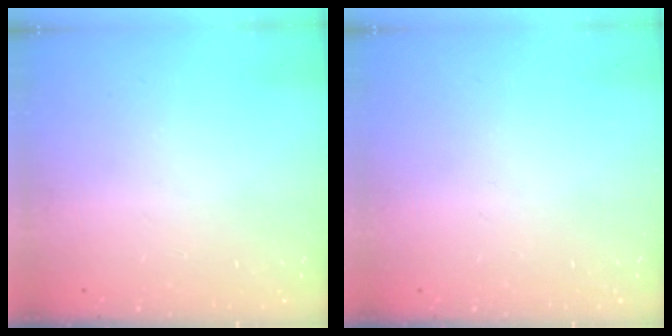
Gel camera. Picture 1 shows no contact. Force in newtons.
{"total": 0.0}